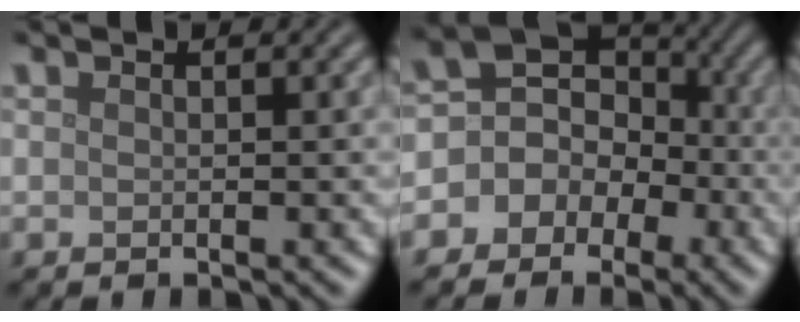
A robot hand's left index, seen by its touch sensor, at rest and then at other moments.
{"total": 7.1, "force": [-1.0, 6.5, 2.4], "torque": [-0.028, 0.038, -0.052]}